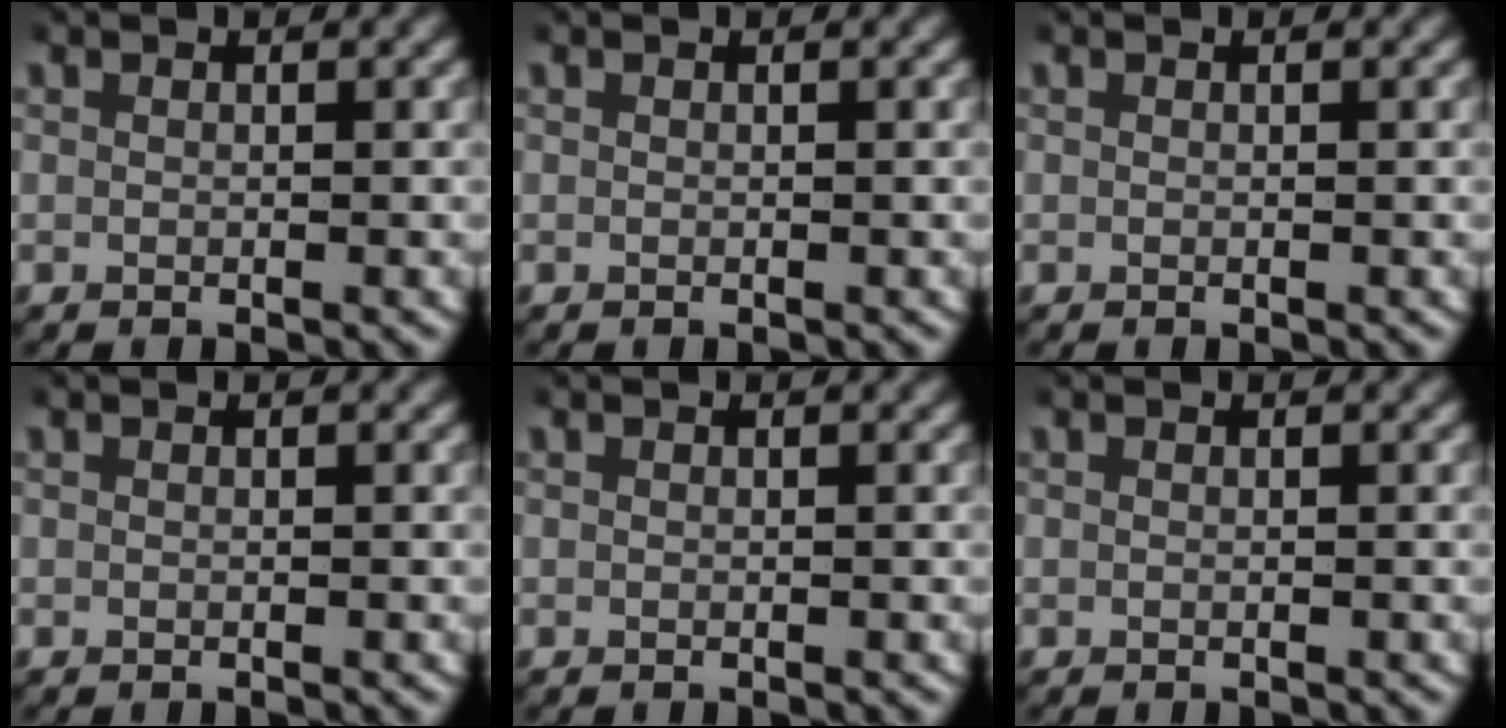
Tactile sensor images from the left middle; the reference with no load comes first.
{"total": 0.0}
{"total": 0.0}
{"total": 0.0}
{"total": 0.0}
{"total": 0.0}